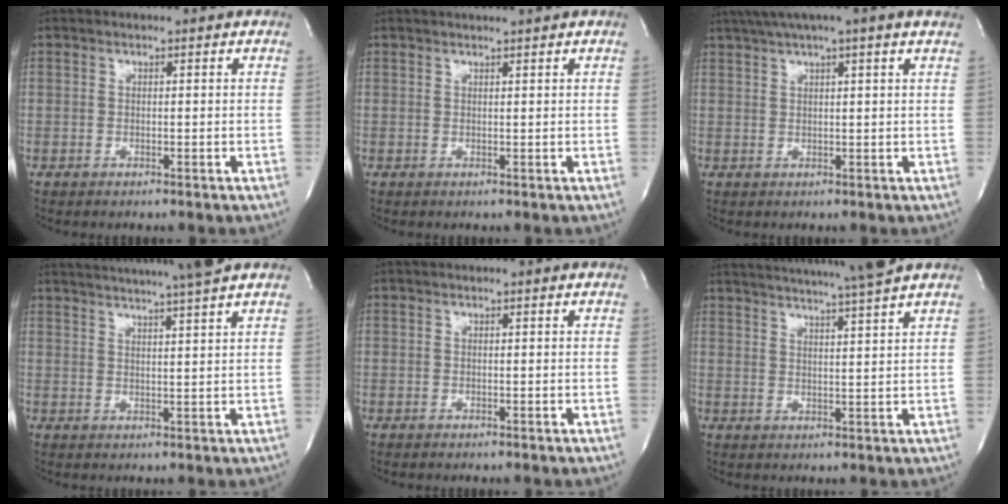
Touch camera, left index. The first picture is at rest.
{"total": 2.3, "force": [2.1, -0.4, 0.8], "torque": [-0.010, 0.007, 0.031]}
{"total": 11.4, "force": [8.8, 0.0, 7.2], "torque": [-0.126, 0.043, 0.112]}
{"total": 13.8, "force": [12.1, -1.3, 6.4], "torque": [-0.113, -0.007, 0.164]}
{"total": 0.0}
{"total": 13.6, "force": [12.1, -1.8, 5.9], "torque": [-0.105, -0.020, 0.165]}